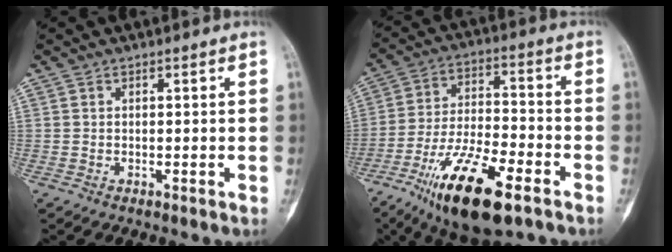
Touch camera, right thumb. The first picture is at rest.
{"total": 18.1, "force": [-10.1, 5.9, 13.8], "torque": [-0.249, 0.040, -0.175]}